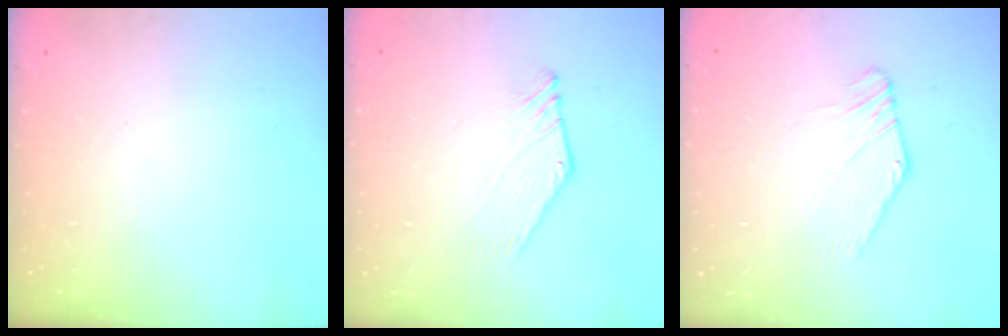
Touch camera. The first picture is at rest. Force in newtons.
{"total": 2.1, "press": 2.1, "slide": 0.1}
{"total": 2.7, "press": 2.7, "slide": 0.1}